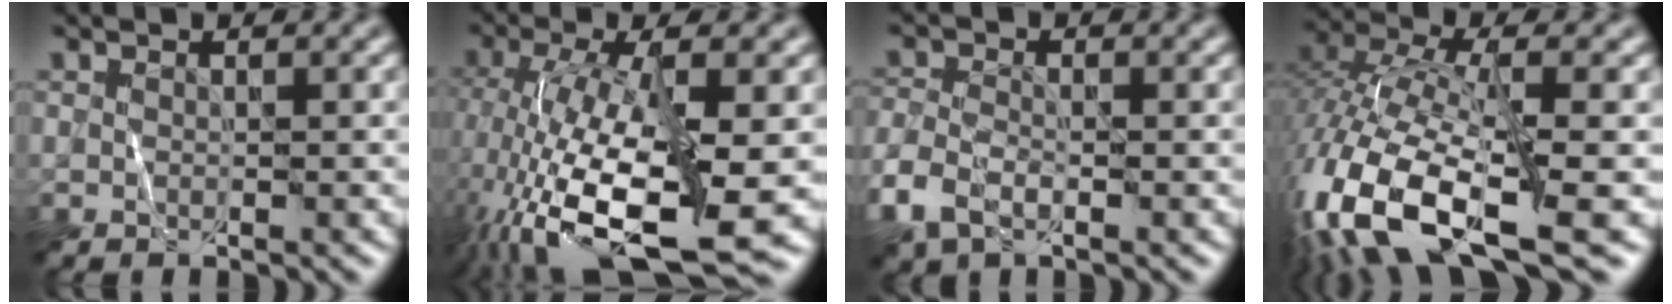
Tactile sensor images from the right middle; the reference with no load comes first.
{"total": 14.6, "force": [-4.7, 5.4, 12.7], "torque": [-0.253, -0.020, -0.077]}
{"total": 4.4, "force": [-2.2, 2.5, 2.8], "torque": [-0.071, -0.006, -0.055]}
{"total": 15.1, "force": [-6.9, 5.9, 12.1], "torque": [-0.267, -0.018, -0.126]}